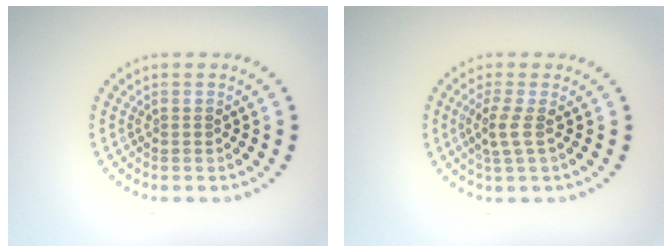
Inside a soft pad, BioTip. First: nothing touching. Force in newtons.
{"total": 1.7, "press": 1.4, "slide": 1.0}